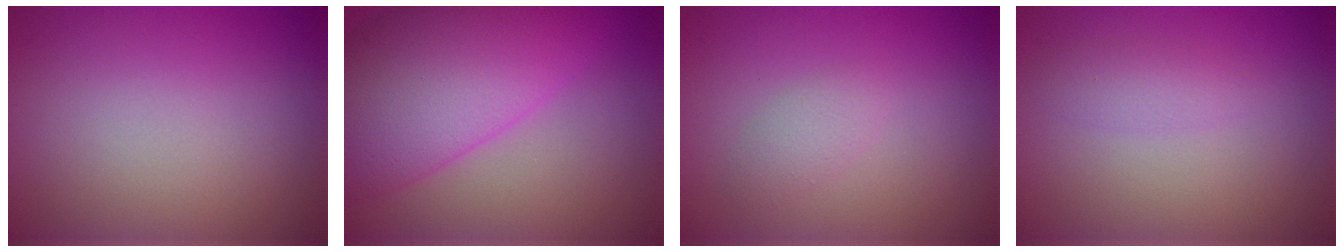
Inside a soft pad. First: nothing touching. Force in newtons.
{"total": 10.9, "press": 10.9, "slide": 0.3}
{"total": 1.3, "press": 1.3, "slide": 0.1}
{"total": 1.5, "press": 1.5, "slide": 0.1}